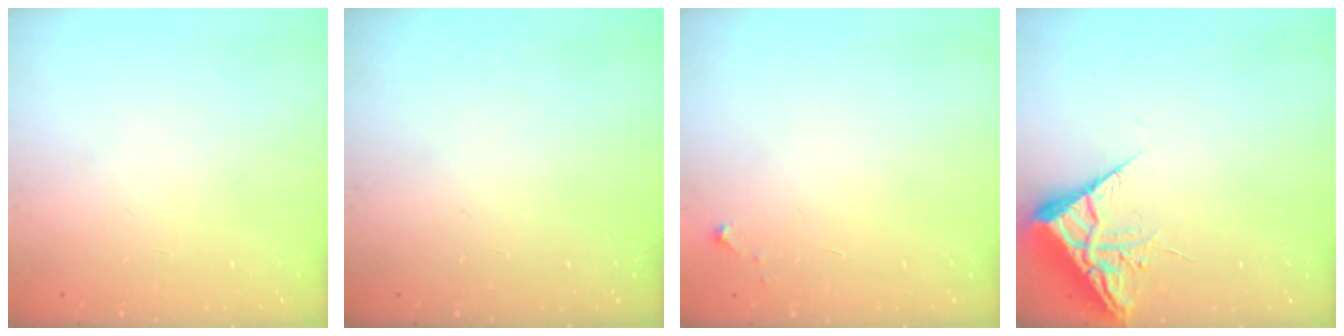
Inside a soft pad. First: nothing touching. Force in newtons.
{"total": 0.0}
{"total": 2.6, "press": 2.6, "slide": 0.4}
{"total": 7.0, "press": 7.0, "slide": 0.7}